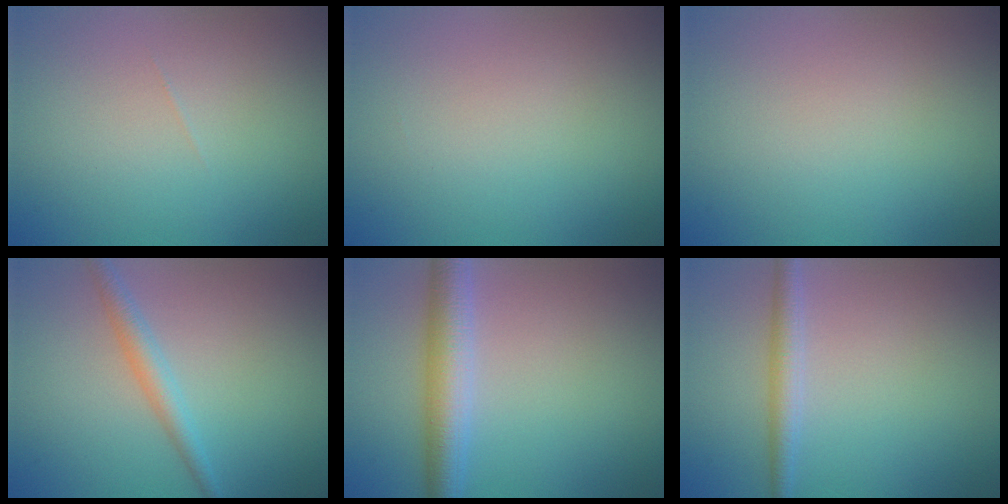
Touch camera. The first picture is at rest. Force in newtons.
{"total": 0.0}
{"total": 0.0}
{"total": 2.2, "press": 2.2, "slide": 0.1}
{"total": 4.4, "press": 4.4, "slide": 0.2}
{"total": 2.1, "press": 2.1, "slide": 0.0}